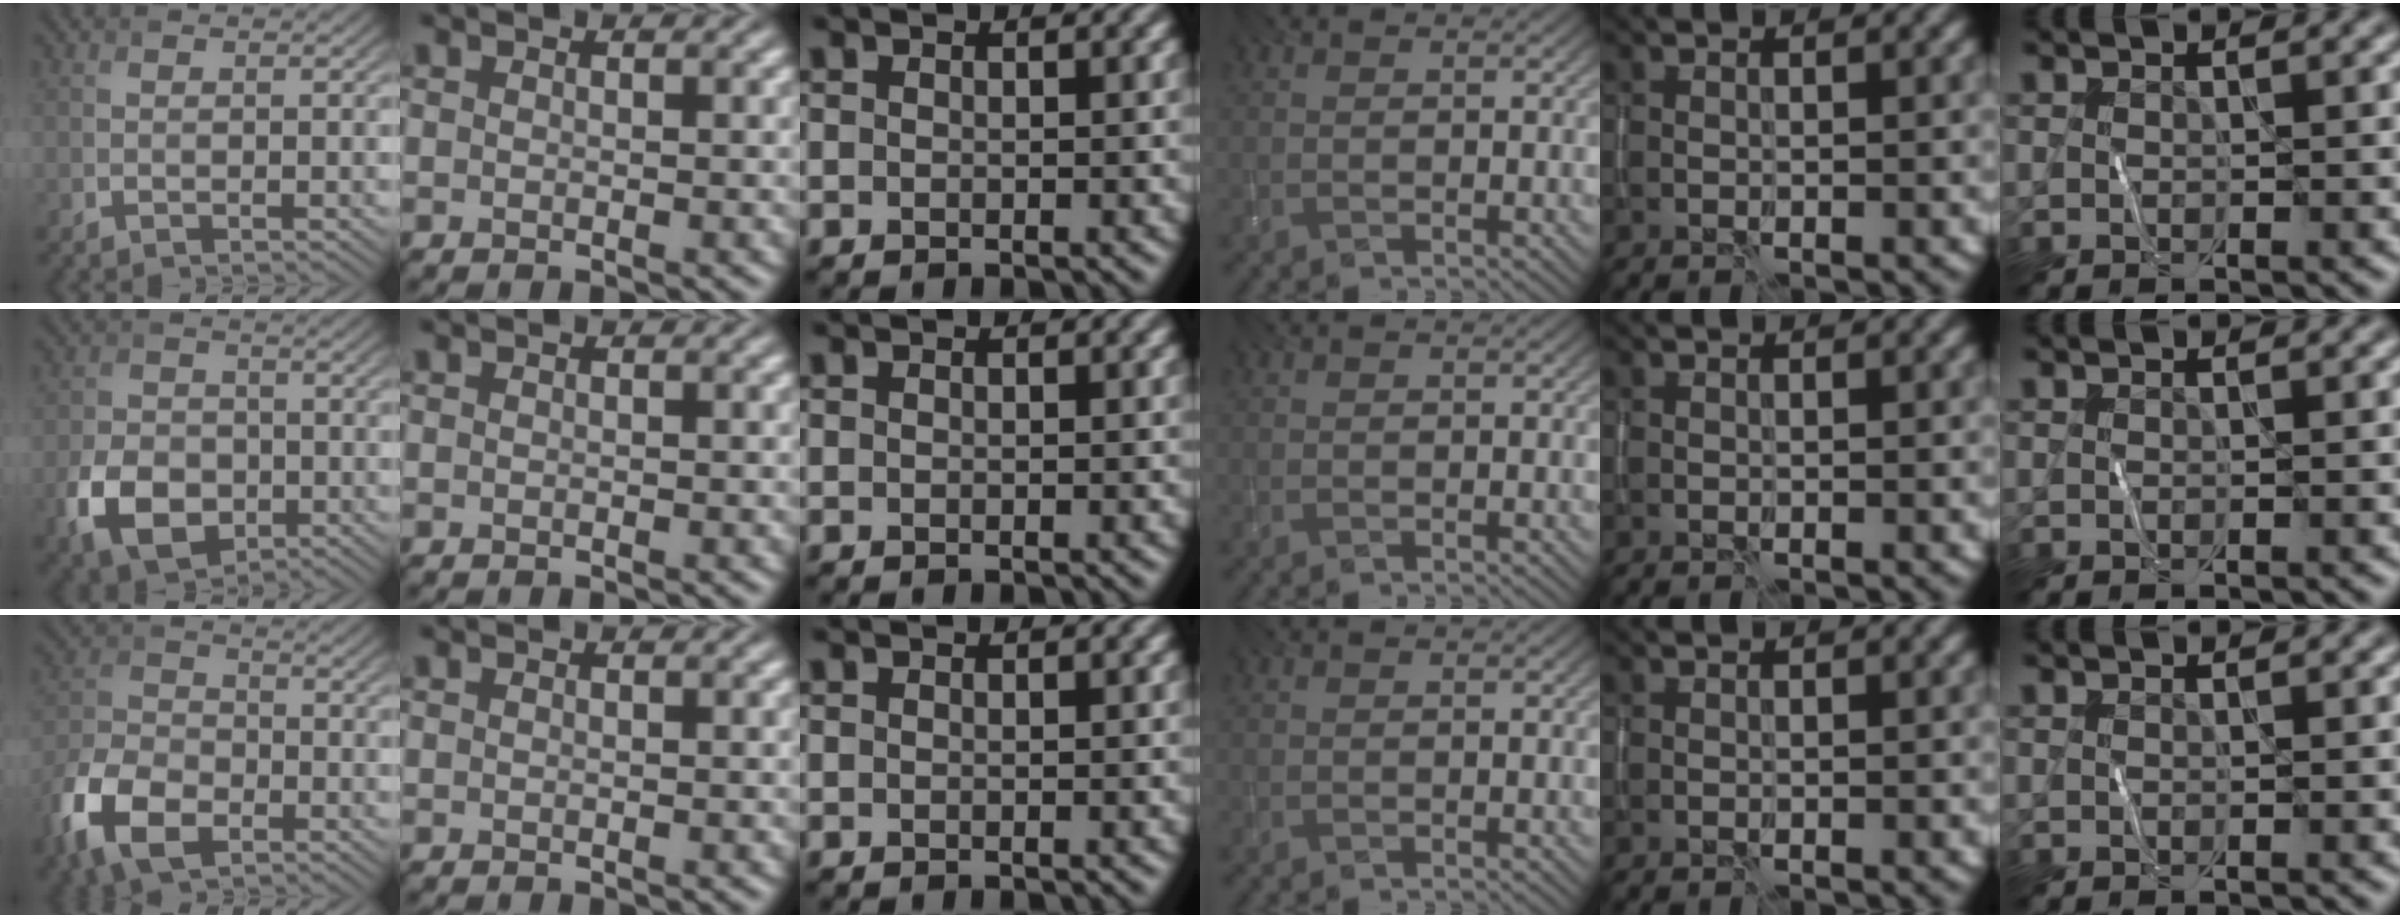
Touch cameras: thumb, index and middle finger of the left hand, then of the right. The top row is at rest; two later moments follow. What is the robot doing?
{"motion": "wipe", "object": "whiteboard"}